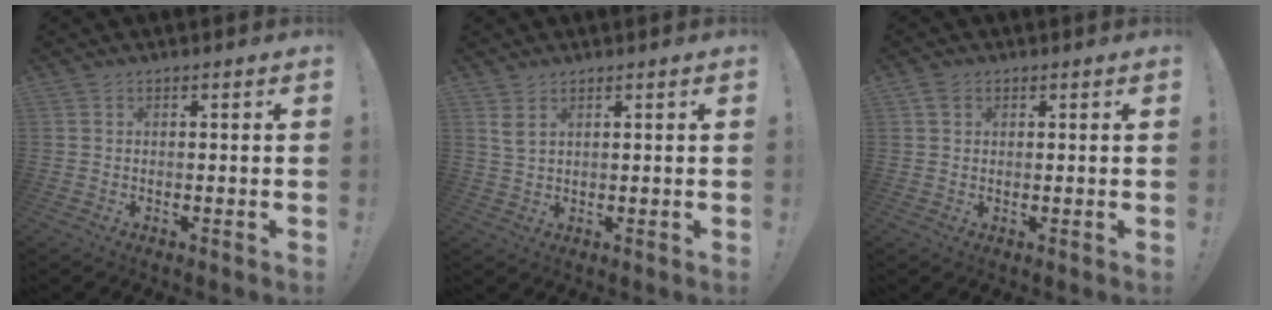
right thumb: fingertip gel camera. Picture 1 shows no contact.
{"total": 2.8, "force": [1.7, 1.1, 1.8], "torque": [-0.032, -0.006, 0.031]}
{"total": 1.9, "force": [1.1, 1.4, 0.6], "torque": [0.003, -0.004, 0.018]}